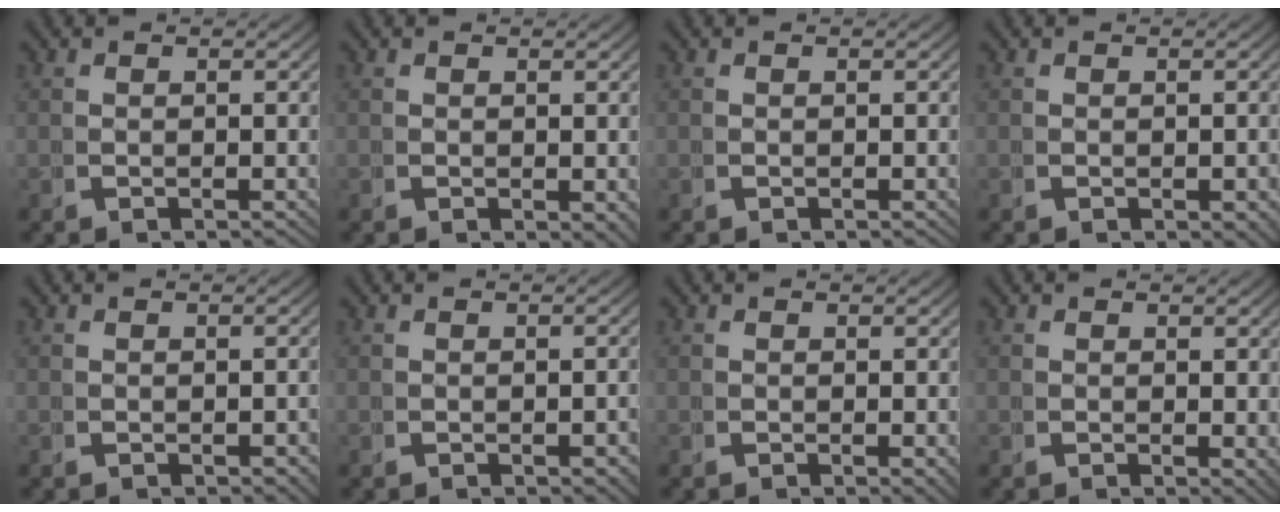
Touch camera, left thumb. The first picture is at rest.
{"total": 1.0, "force": [0.2, 0.5, 0.8], "torque": [-0.012, -0.008, 0.008]}
{"total": 0.0}
{"total": 1.1, "force": [-0.1, 0.6, 0.8], "torque": [-0.010, -0.007, 0.002]}
{"total": 0.8, "force": [-0.3, 0.5, 0.6], "torque": [-0.007, -0.005, -0.003]}
{"total": 1.1, "force": [-0.3, 0.6, 0.9], "torque": [-0.010, -0.002, -0.003]}
{"total": 0.8, "force": [0.0, 0.2, 0.8], "torque": [-0.015, -0.003, 0.002]}
{"total": 0.9, "force": [0.4, 0.3, 0.8], "torque": [-0.013, -0.007, 0.008]}